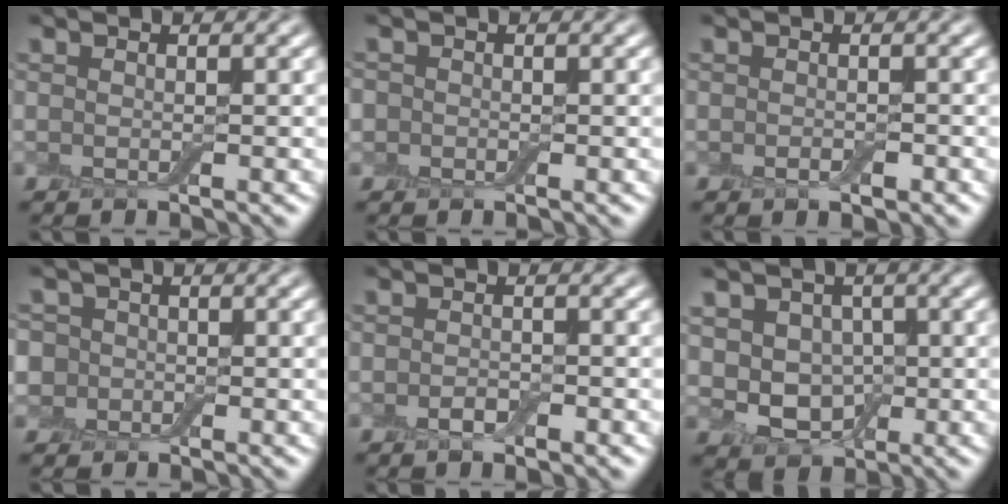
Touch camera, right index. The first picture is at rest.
{"total": 1.1, "force": [-0.2, 1.1, 0.1], "torque": [0.006, -0.003, -0.008]}
{"total": 1.1, "force": [-0.4, 0.5, 0.8], "torque": [-0.013, 0.000, -0.006]}
{"total": 4.1, "force": [0.6, 3.8, 1.5], "torque": [-0.015, 0.024, -0.024]}
{"total": 1.4, "force": [-0.7, 0.7, 1.0], "torque": [-0.019, 0.000, -0.013]}
{"total": 4.2, "force": [0.3, 3.4, 2.4], "torque": [-0.036, -0.007, 0.007]}